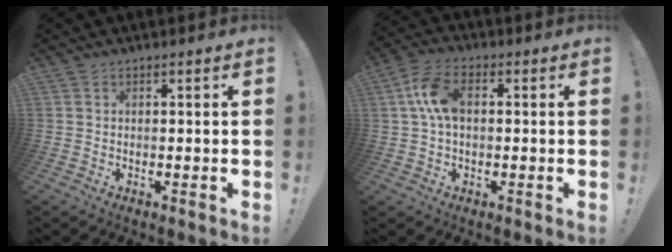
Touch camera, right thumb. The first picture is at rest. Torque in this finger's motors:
{"motor_torque": [0.03, 0.09, 0.35, -0.01, 0.22]}